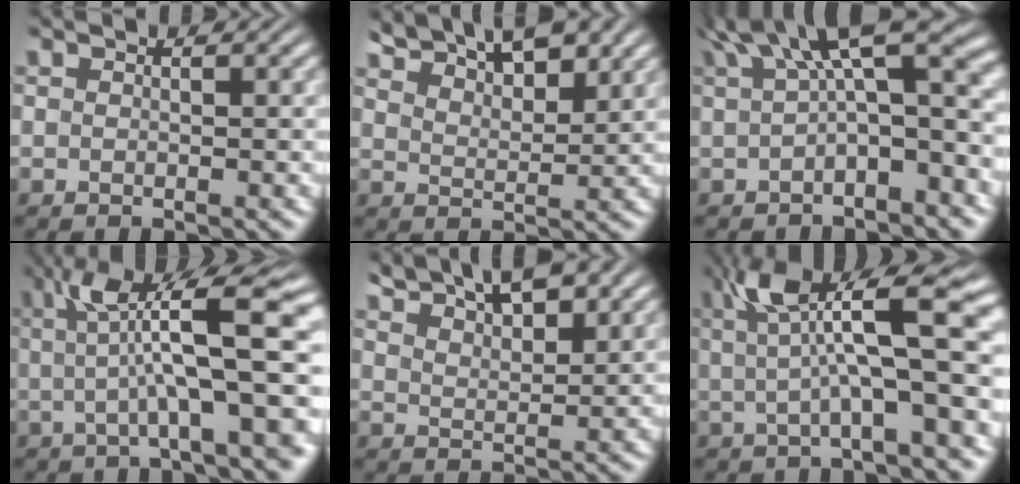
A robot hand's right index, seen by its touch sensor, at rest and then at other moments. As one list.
[{"total": 6.6, "force": [5.2, 2.4, 3.3], "torque": [-0.053, 0.002, 0.085]}, {"total": 7.2, "force": [1.8, 3.0, 6.3], "torque": [-0.081, 0.006, 0.027]}, {"total": 10.8, "force": [2.1, 3.5, 10.0], "torque": [-0.150, 0.015, 0.030]}, {"total": 6.1, "force": [4.8, 1.9, 3.2], "torque": [-0.051, 0.000, 0.084]}, {"total": 9.9, "force": [2.7, 3.1, 9.0], "torque": [-0.127, 0.024, 0.038]}]